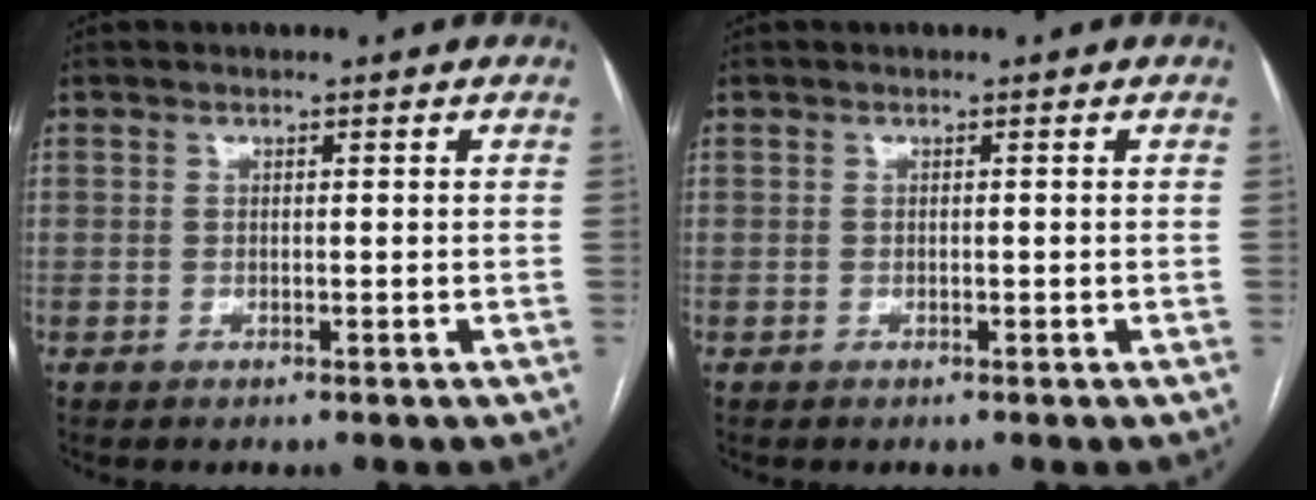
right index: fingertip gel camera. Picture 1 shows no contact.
{"total": 0.0}